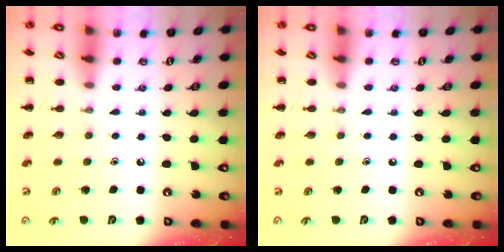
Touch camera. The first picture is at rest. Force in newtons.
{"total": 0.0}